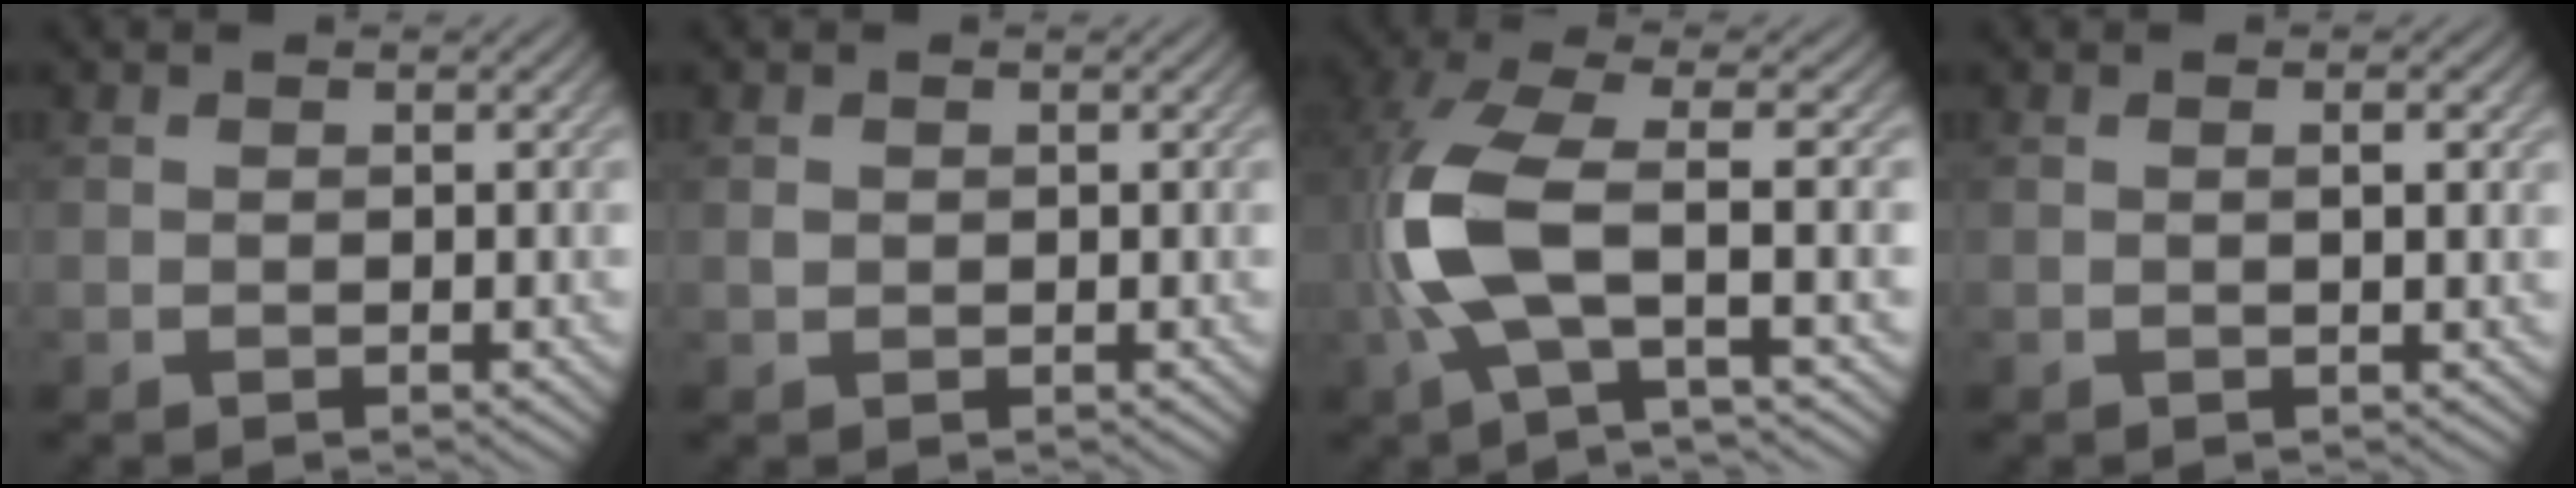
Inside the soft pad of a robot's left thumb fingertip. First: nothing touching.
{"total": 0.7, "force": [0.2, 0.6, 0.3], "torque": [-0.007, -0.003, 0.003]}
{"total": 9.5, "force": [-1.2, 3.0, 8.9], "torque": [-0.206, 0.010, -0.035]}
{"total": 1.6, "force": [0.3, 0.2, 1.6], "torque": [-0.026, 0.002, 0.001]}